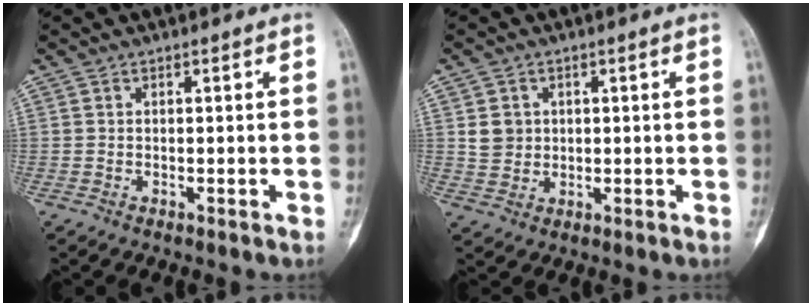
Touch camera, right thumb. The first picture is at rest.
{"total": 4.0, "force": [0.9, 3.6, 1.5], "torque": [-0.011, -0.002, 0.021]}